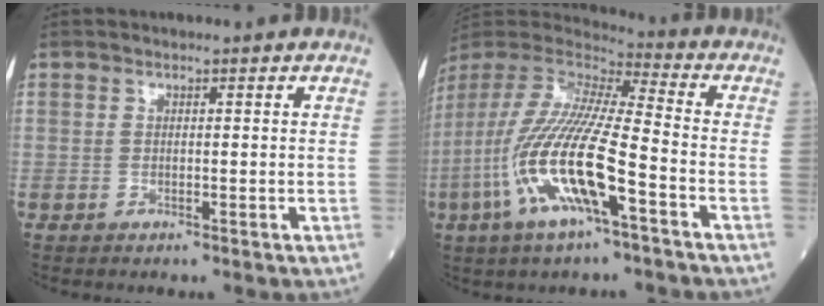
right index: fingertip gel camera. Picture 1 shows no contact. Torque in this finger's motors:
{"motor_torque": [1.99, -0.15, 1.05, 0.20]}